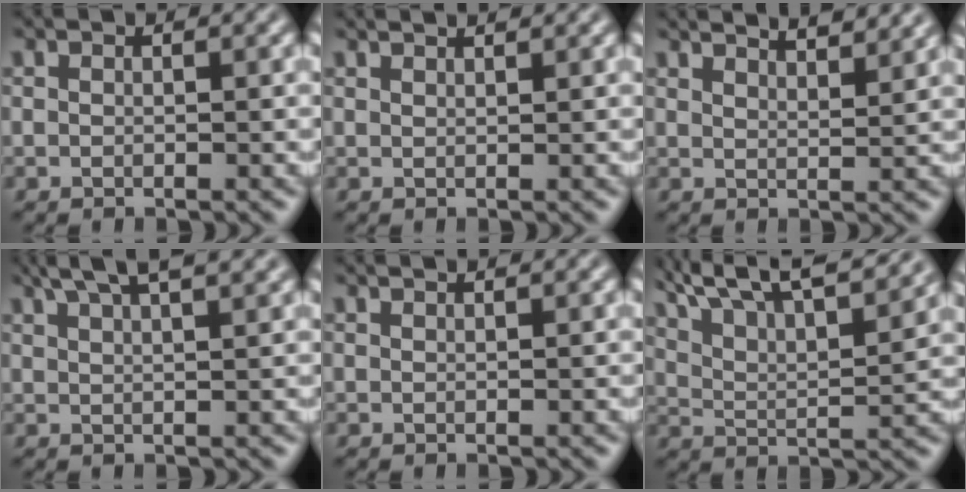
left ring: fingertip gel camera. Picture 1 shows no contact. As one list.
[{"total": 2.3, "force": [1.9, 0.7, 1.1], "torque": [-0.005, 0.027, 0.004]}, {"total": 6.1, "force": [5.2, 1.5, 2.8], "torque": [-0.027, 0.028, 0.044]}, {"total": 6.2, "force": [4.4, 1.7, 4.0], "torque": [-0.061, 0.035, 0.049]}, {"total": 1.3, "force": [1.0, 0.5, 0.6], "torque": [0.001, 0.015, -0.005]}, {"total": 12.7, "force": [9.3, 3.9, 7.8], "torque": [-0.146, 0.034, 0.127]}]